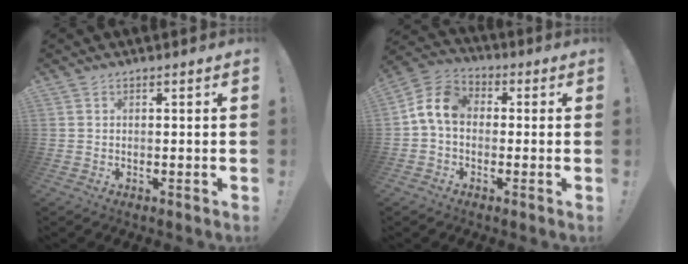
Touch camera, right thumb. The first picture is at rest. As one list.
[{"total": 9.5, "force": [0.3, 6.7, 6.7], "torque": [-0.136, 0.018, 0.011]}]